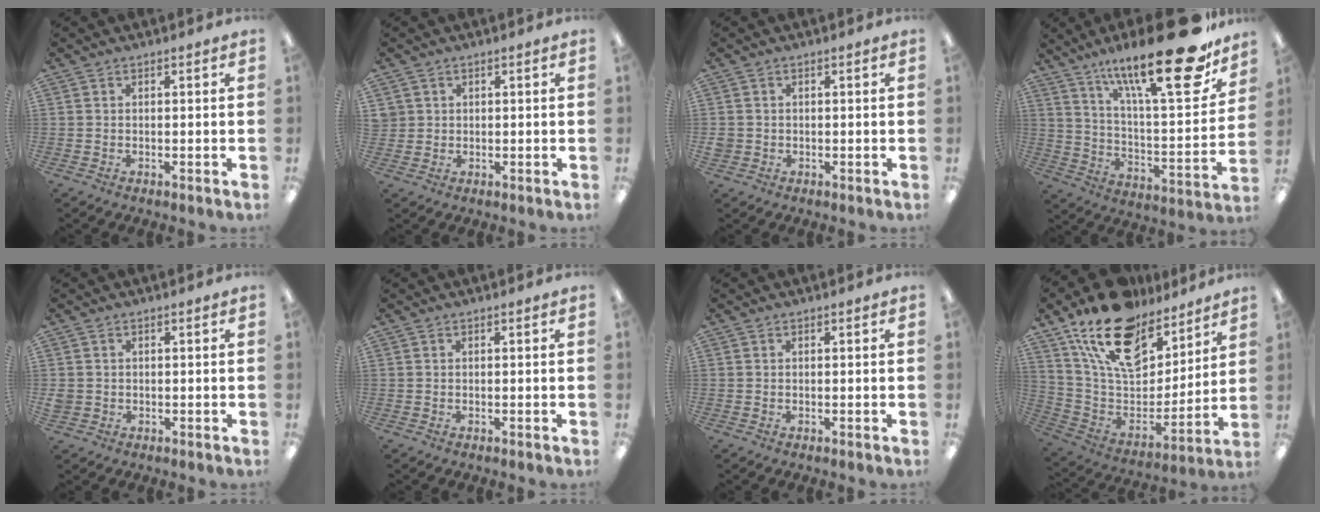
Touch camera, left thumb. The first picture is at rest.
{"total": 2.3, "force": [1.0, 2.1, -0.1], "torque": [-0.005, 0.004, 0.018]}
{"total": 1.8, "force": [0.0, 1.7, 0.4], "torque": [-0.008, 0.004, -0.001]}
{"total": 26.5, "force": [17.0, 7.4, 19.0], "torque": [-0.284, -0.110, 0.272]}
{"total": 1.8, "force": [0.1, 1.7, 0.4], "torque": [-0.009, 0.004, 0.000]}
{"total": 0.0}
{"total": 0.0}
{"total": 21.3, "force": [14.7, 11.1, 10.7], "torque": [-0.199, -0.085, 0.266]}